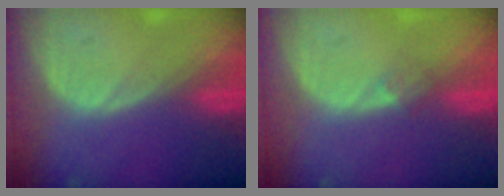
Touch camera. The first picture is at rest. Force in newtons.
{"total": 1.5, "press": 1.2, "slide": 1.0}